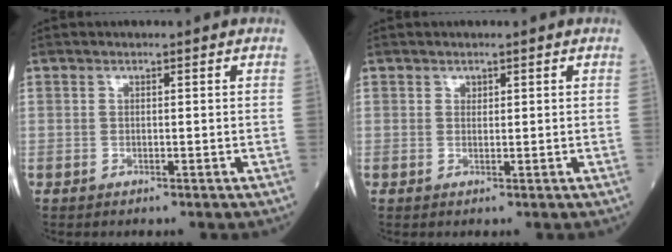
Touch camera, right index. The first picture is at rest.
{"total": 0.6, "force": [0.4, 0.4, 0.2], "torque": [0.002, -0.002, 0.004]}